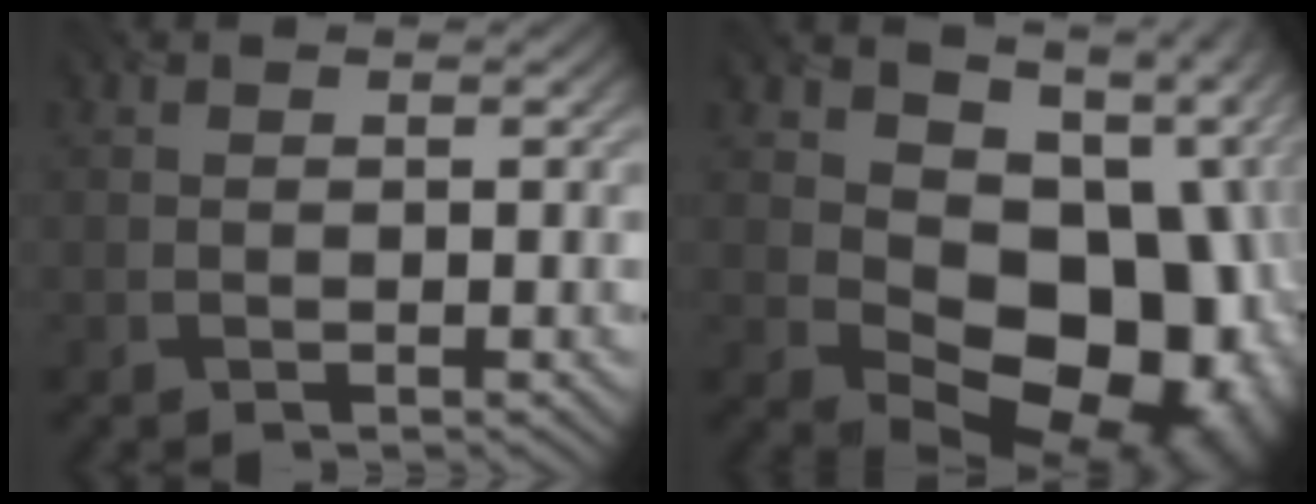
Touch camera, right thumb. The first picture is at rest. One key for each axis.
{"total": 18.8, "fx": -0.3, "fy": 13.8, "fz": 12.8, "tx": -0.123, "ty": -0.029, "tz": 0.004}